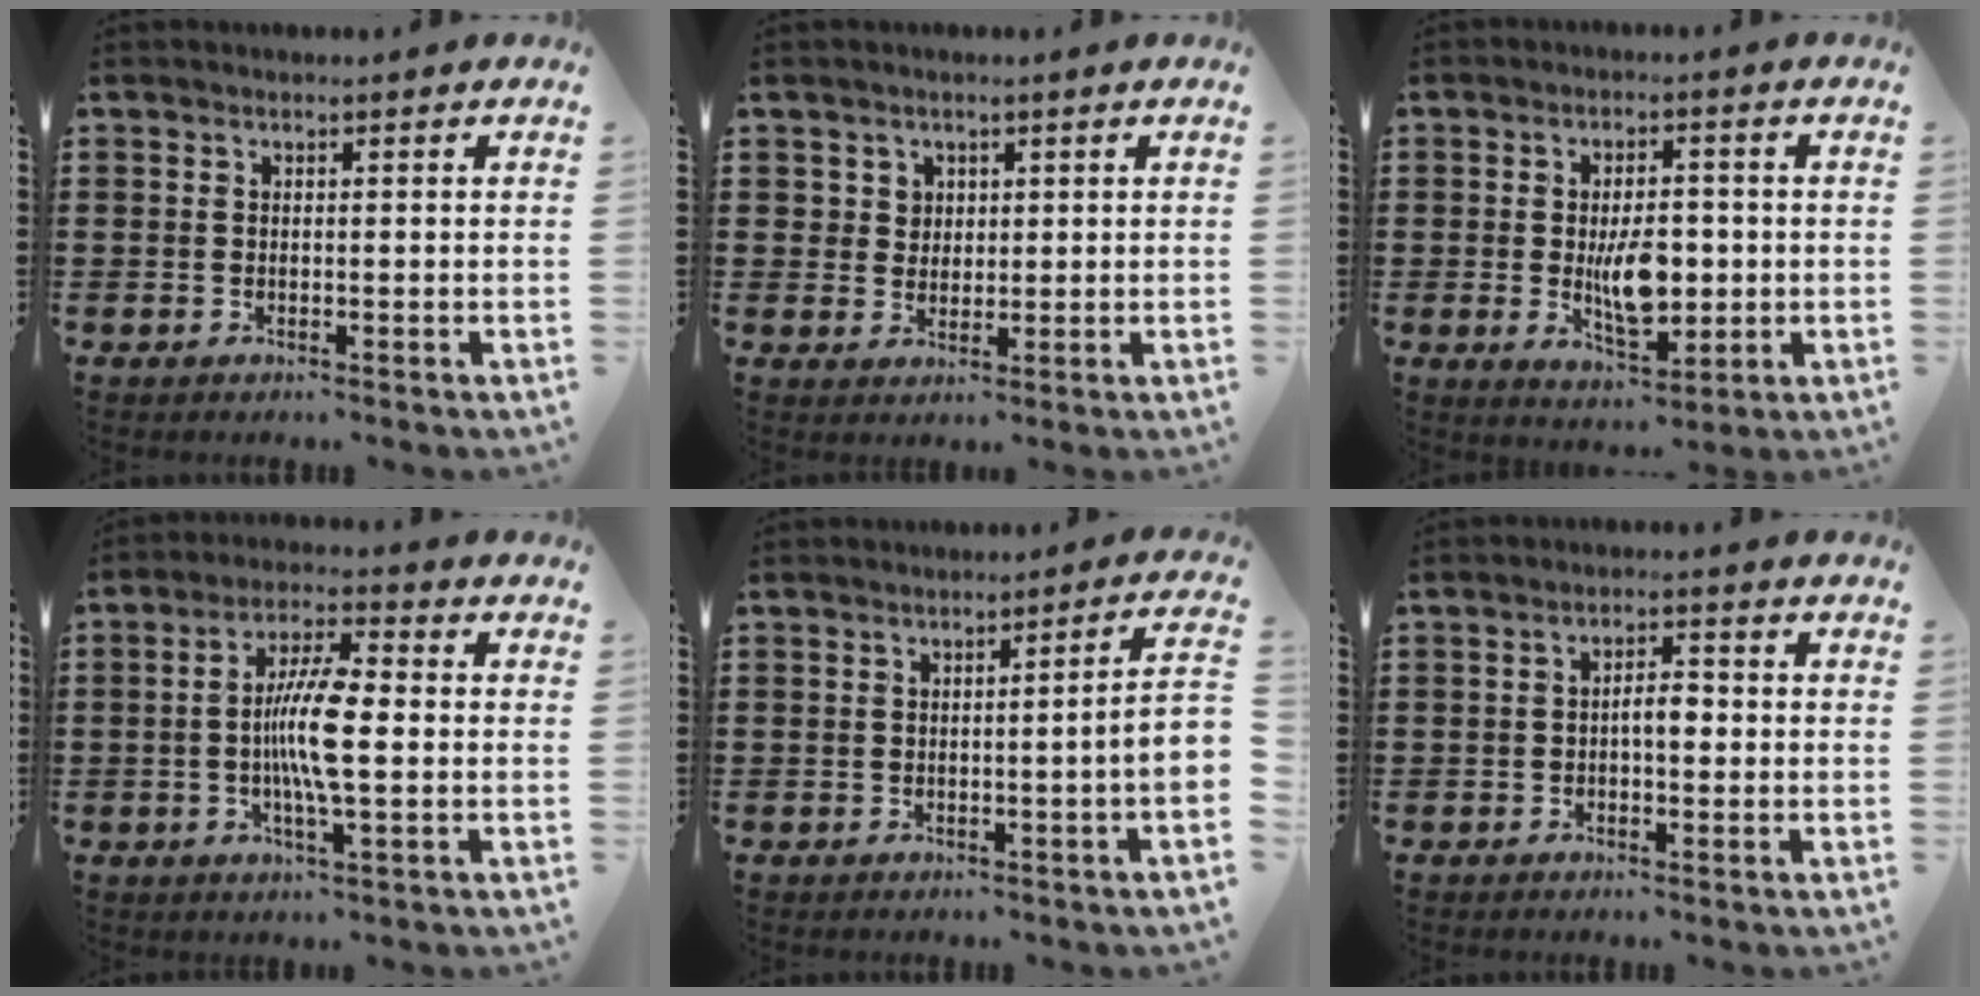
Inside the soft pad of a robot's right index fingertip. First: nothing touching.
{"total": 2.5, "force": [1.1, 2.1, 0.5], "torque": [-0.019, 0.009, 0.020]}
{"total": 7.6, "force": [-0.5, 3.8, 6.6], "torque": [-0.109, -0.007, -0.017]}
{"total": 8.9, "force": [-0.9, 1.8, 8.6], "torque": [-0.171, -0.003, -0.022]}
{"total": 4.4, "force": [-0.9, -0.4, 4.3], "torque": [-0.071, -0.010, -0.016]}
{"total": 3.0, "force": [-0.5, 1.1, 2.8], "torque": [-0.052, 0.006, -0.011]}